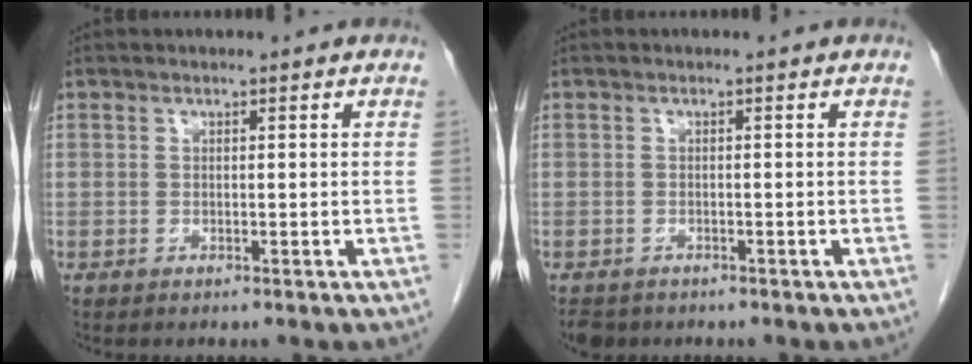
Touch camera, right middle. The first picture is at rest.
{"total": 2.9, "force": [-2.3, 1.6, 0.7], "torque": [-0.016, -0.003, -0.034]}